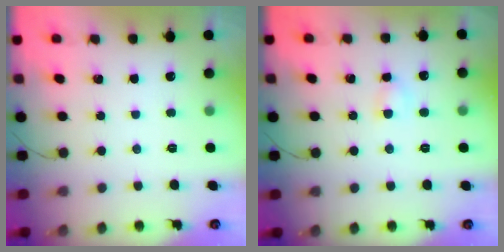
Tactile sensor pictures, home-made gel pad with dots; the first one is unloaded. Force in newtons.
{"total": 3.1, "press": 2.9, "slide": 1.1}